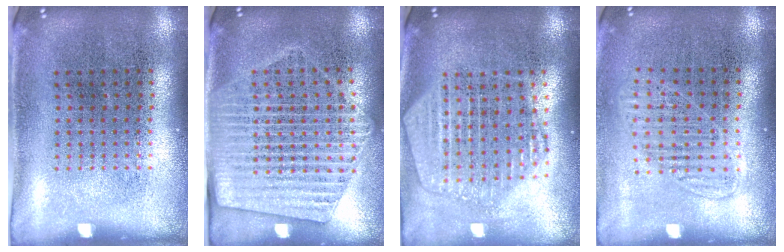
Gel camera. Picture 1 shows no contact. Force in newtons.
{"total": 1.8, "press": 1.6, "slide": 0.7}
{"total": 2.2, "press": 2.0, "slide": 1.0}
{"total": 1.3, "press": 1.1, "slide": 0.6}